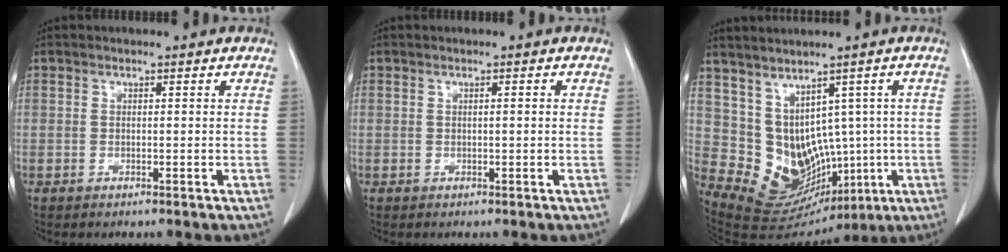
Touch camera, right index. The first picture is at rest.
{"total": 0.8, "force": [0.1, 0.0, 0.8], "torque": [-0.014, 0.002, 0.002]}
{"total": 12.7, "force": [-0.9, 10.5, 7.0], "torque": [-0.109, 0.036, 0.029]}